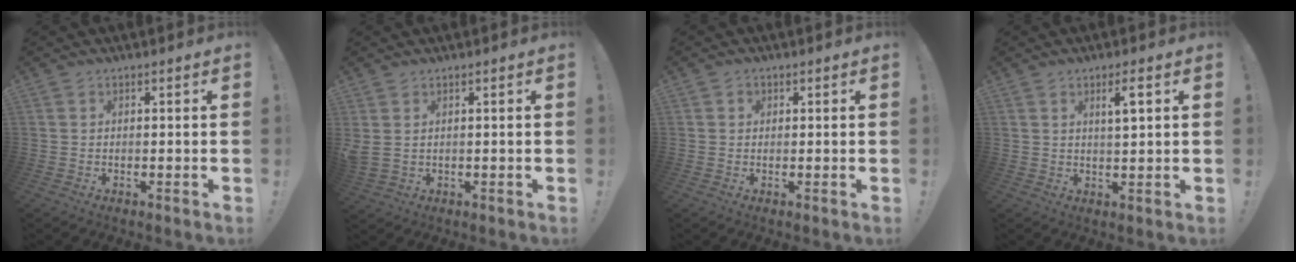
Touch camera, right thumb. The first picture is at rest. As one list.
[{"total": 2.9, "force": [1.2, 1.3, 2.3], "torque": [-0.052, -0.003, 0.022]}, {"total": 1.2, "force": [0.4, 1.1, 0.3], "torque": [-0.001, 0.001, 0.005]}, {"total": 4.2, "force": [1.8, 0.6, 3.8], "torque": [-0.049, -0.008, 0.020]}]